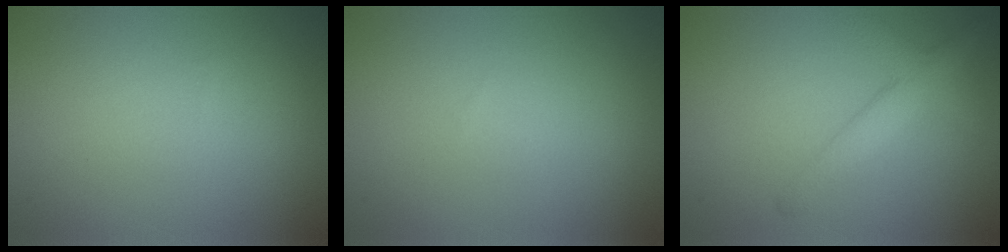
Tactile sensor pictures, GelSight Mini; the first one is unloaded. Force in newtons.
{"total": 0.0}
{"total": 3.0, "press": 3.0, "slide": 0.2}